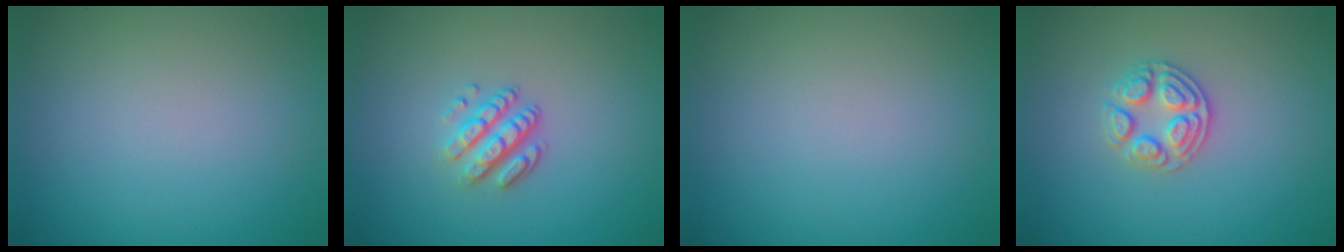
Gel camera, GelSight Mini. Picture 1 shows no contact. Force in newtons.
{"total": 3.3, "press": 2.4, "slide": 2.2}
{"total": 0.0}
{"total": 2.7, "press": 2.6, "slide": 0.8}